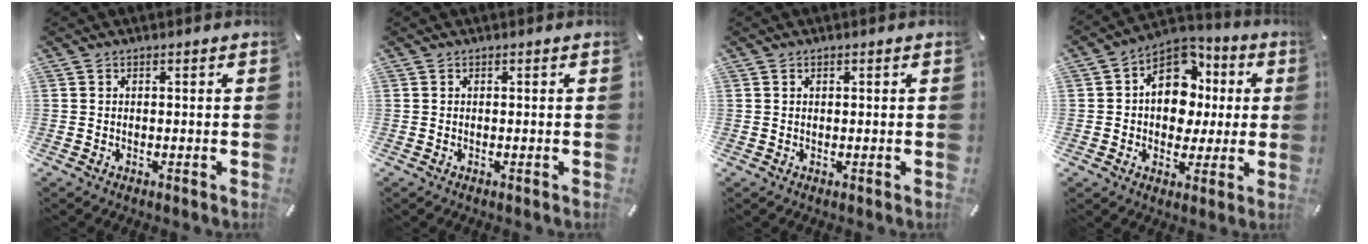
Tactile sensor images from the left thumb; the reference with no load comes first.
{"total": 0.0}
{"total": 0.7, "force": [0.3, 0.4, 0.5], "torque": [-0.009, 0.002, 0.005]}
{"total": 13.1, "force": [2.2, 10.9, 6.9], "torque": [-0.115, -0.010, 0.043]}